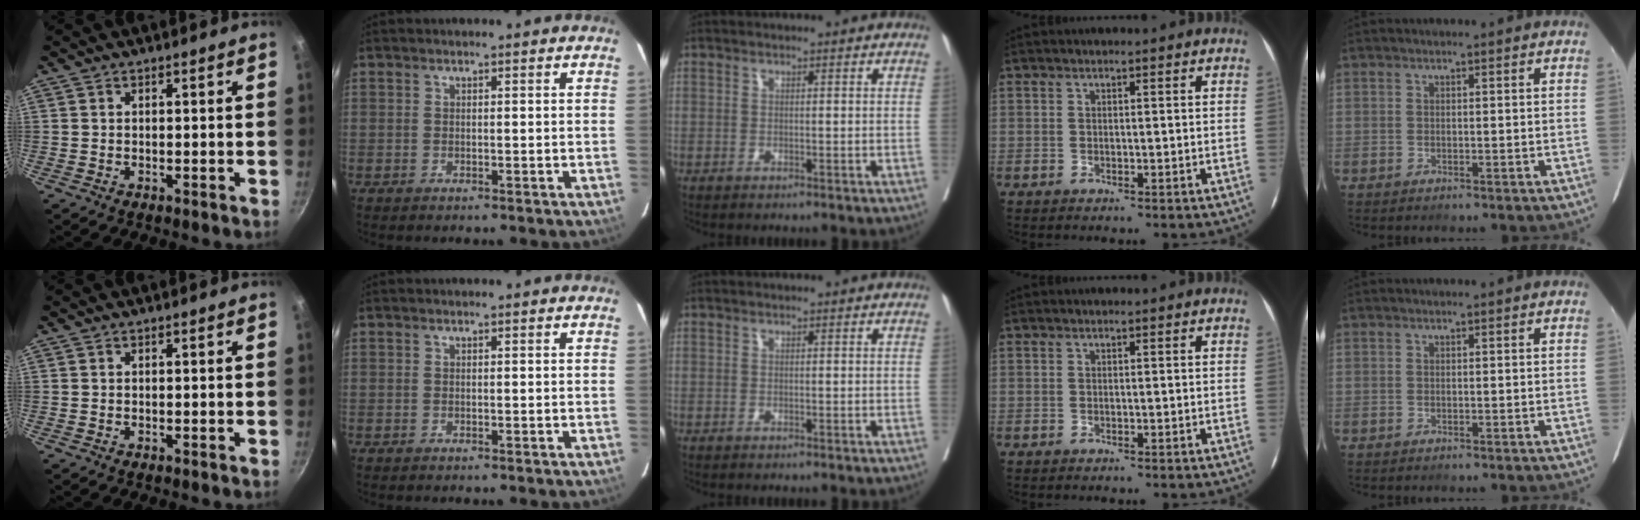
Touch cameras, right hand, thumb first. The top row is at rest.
{}